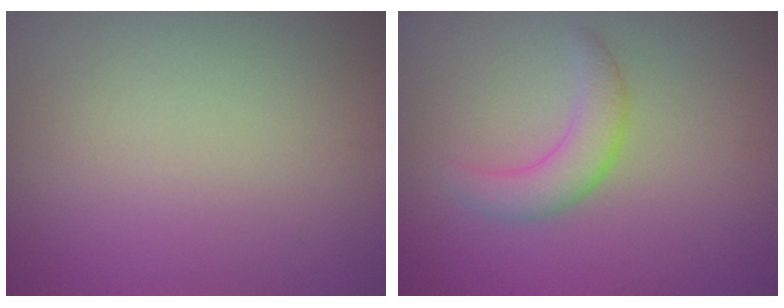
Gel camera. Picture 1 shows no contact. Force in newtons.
{"total": 2.7, "press": 2.7, "slide": 0.1}